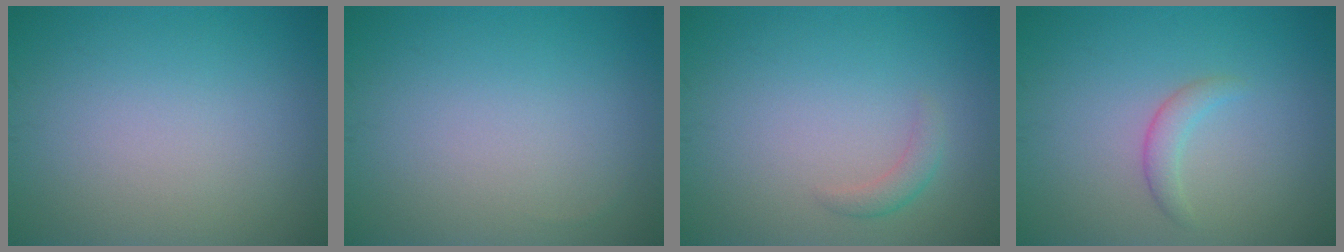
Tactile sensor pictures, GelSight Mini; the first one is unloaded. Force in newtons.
{"total": 0.0}
{"total": 1.4, "press": 1.4, "slide": 0.0}
{"total": 1.6, "press": 1.6, "slide": 0.2}